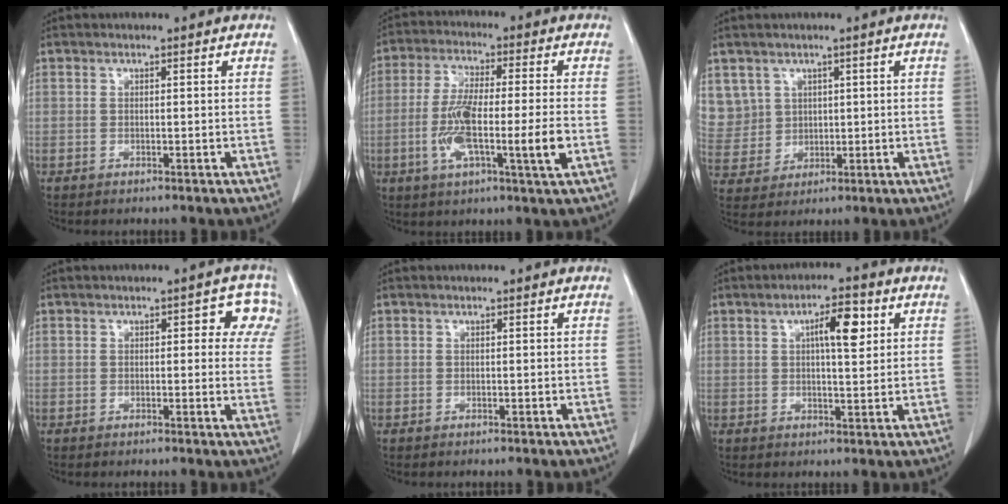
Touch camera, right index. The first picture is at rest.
{"total": 12.1, "force": [-2.6, 1.0, 11.7], "torque": [-0.219, -0.007, -0.051]}
{"total": 10.3, "force": [4.1, 9.4, 1.4], "torque": [-0.066, 0.034, 0.111]}
{"total": 5.2, "force": [2.1, 2.8, 3.9], "torque": [-0.021, 0.018, 0.016]}
{"total": 0.0}
{"total": 6.1, "force": [2.1, 1.5, 5.5], "torque": [-0.090, 0.006, 0.032]}